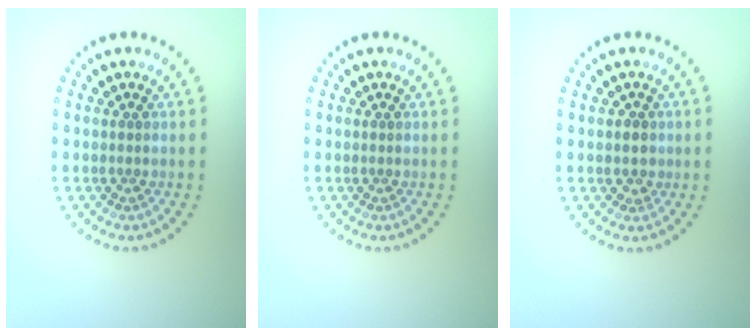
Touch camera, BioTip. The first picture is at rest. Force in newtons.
{"total": 0.0}
{"total": 1.2, "press": 0.9, "slide": 0.7}